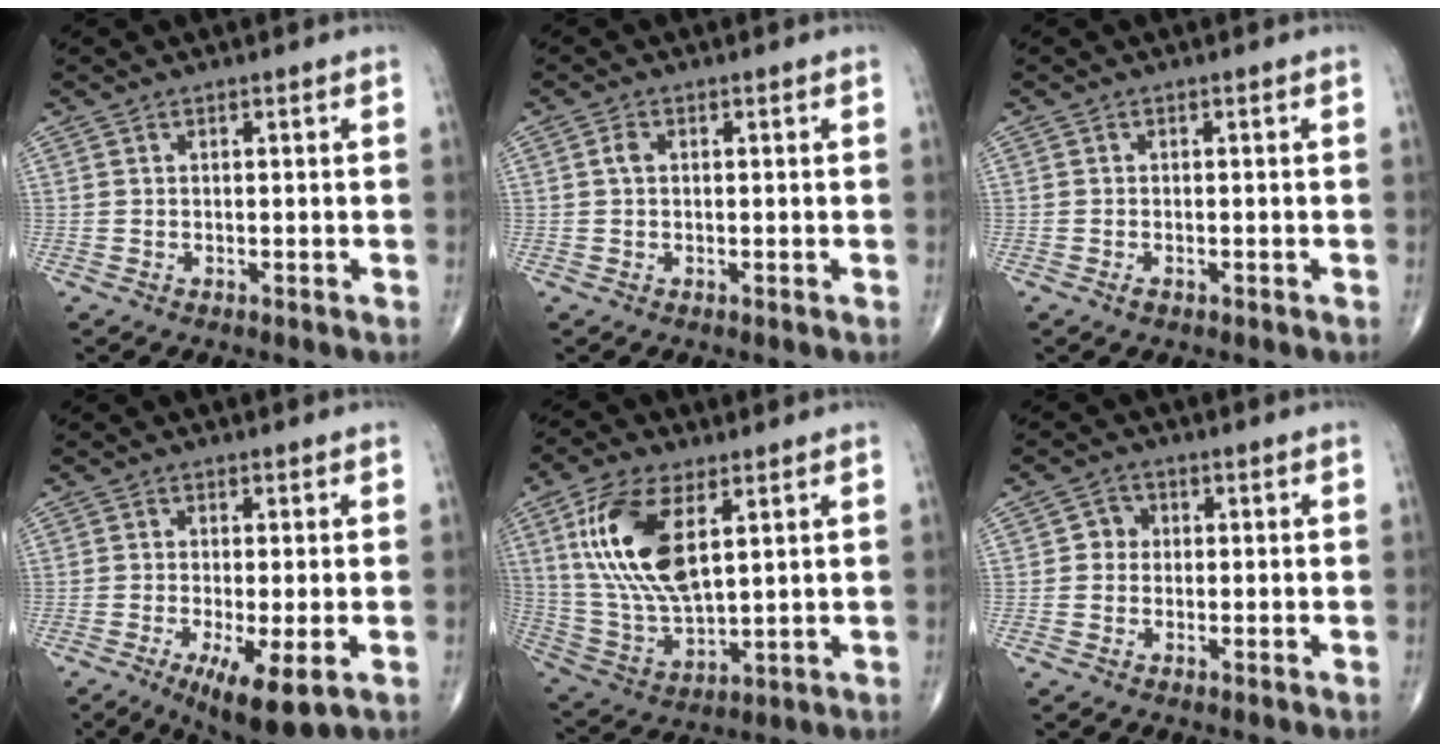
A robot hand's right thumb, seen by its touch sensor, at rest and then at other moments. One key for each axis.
{"total": 1.4, "fx": 0.2, "fy": 0.9, "fz": 1.0, "tx": -0.019, "ty": 0.004, "tz": 0.002}
{"total": 0.9, "fx": -0.5, "fy": 0.4, "fz": 0.6, "tx": -0.011, "ty": 0.001, "tz": -0.009}
{"total": 8.5, "fx": -2.9, "fy": 2.0, "fz": 7.7, "tx": -0.131, "ty": -0.020, "tz": -0.045}
{"total": 17.2, "fx": 5.7, "fy": 7.9, "fz": 14.2, "tx": -0.281, "ty": -0.018, "tz": 0.117}
{"total": 2.7, "fx": 0.0, "fy": 2.5, "fz": 0.9, "tx": 0.005, "ty": 0.008, "tz": -0.006}